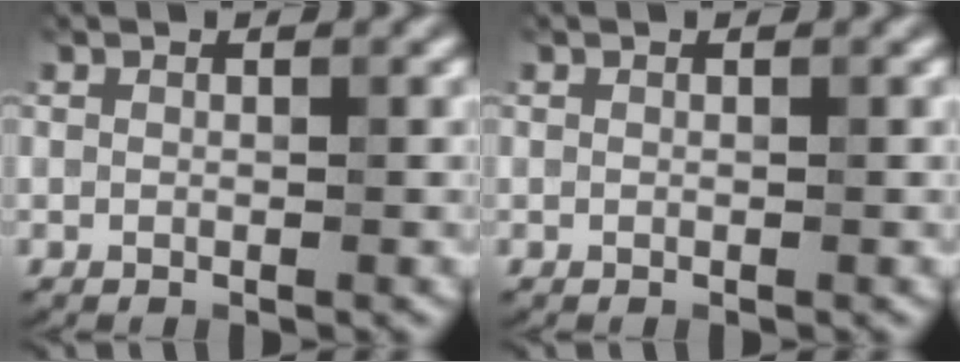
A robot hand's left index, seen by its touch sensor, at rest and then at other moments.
{"total": 0.0}